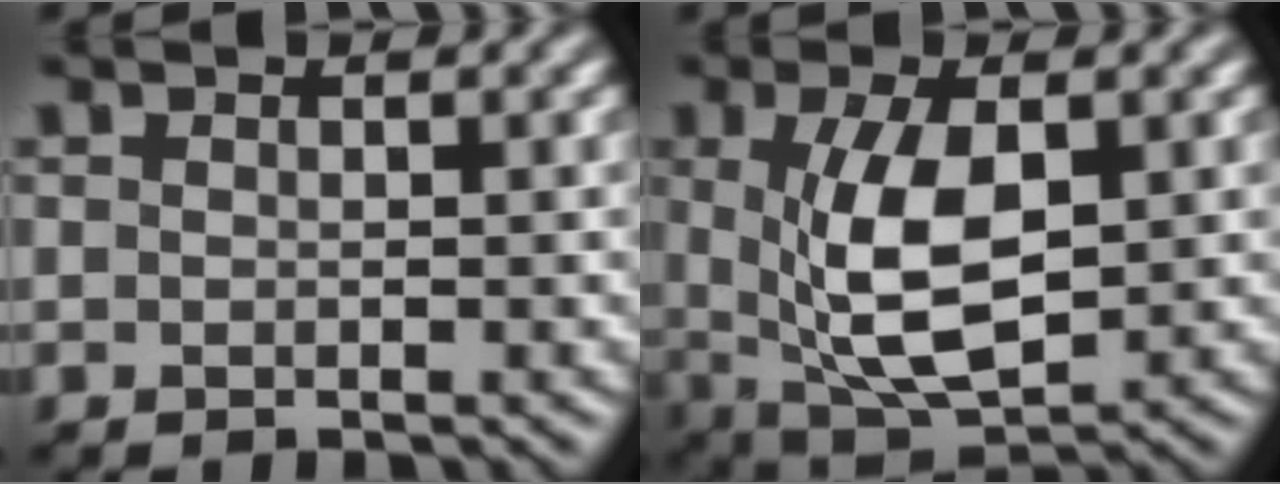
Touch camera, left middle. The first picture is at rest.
{"total": 8.0, "force": [0.6, 3.7, 7.1], "torque": [-0.147, -0.007, 0.015]}